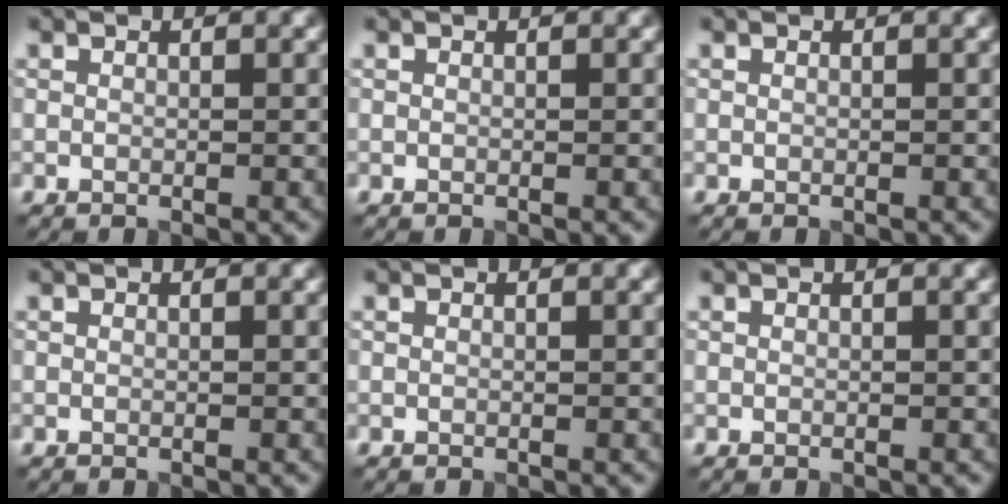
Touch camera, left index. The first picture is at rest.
{"total": 0.0}
{"total": 0.0}
{"total": 0.0}
{"total": 0.0}
{"total": 0.0}